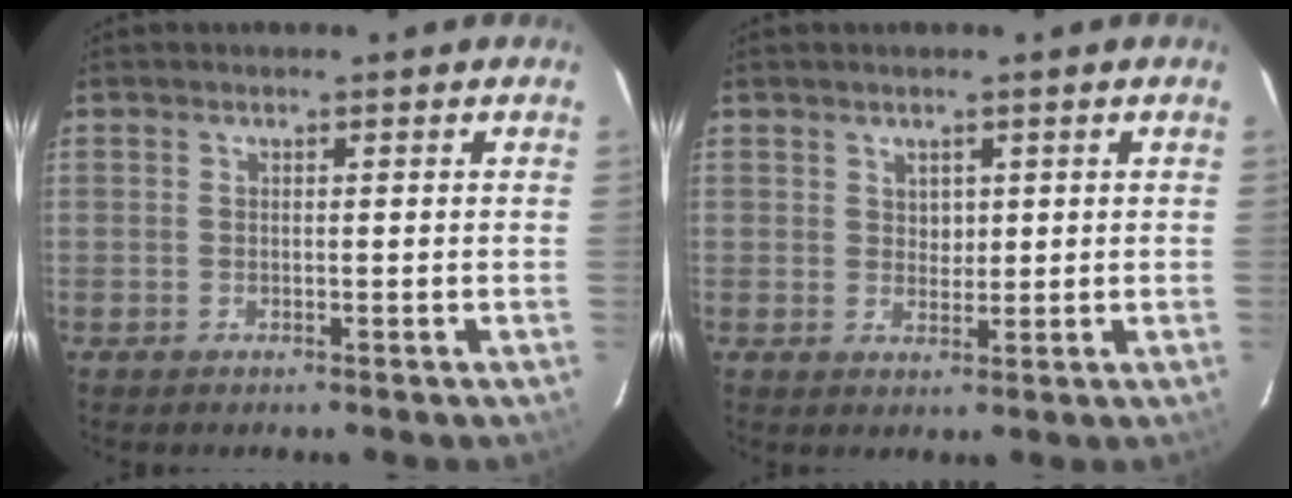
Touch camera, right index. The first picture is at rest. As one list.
[{"total": 2.1, "force": [1.0, 1.7, 0.7], "torque": [-0.006, 0.003, 0.020]}]